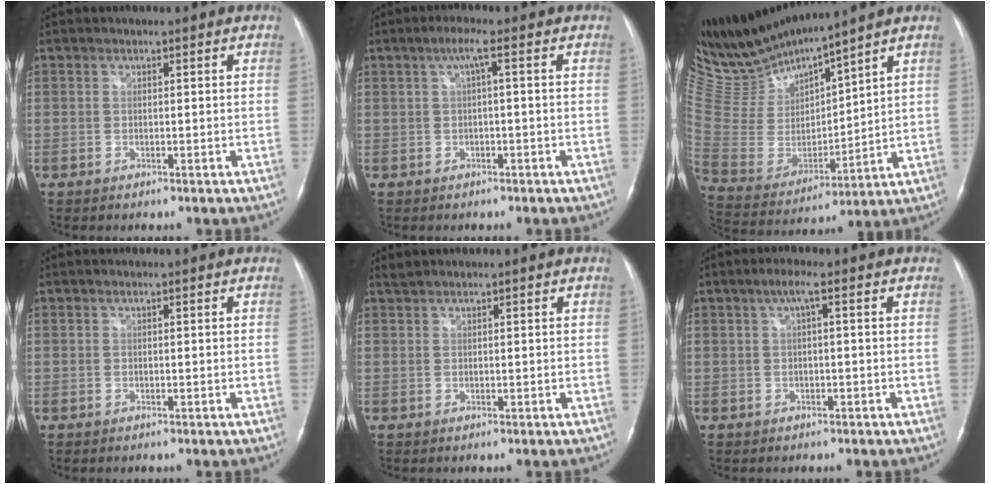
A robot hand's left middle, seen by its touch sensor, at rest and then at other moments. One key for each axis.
{"total": 2.3, "fx": 0.4, "fy": -0.1, "fz": 2.3, "tx": -0.043, "ty": 0.011, "tz": 0.006}
{"total": 13.7, "fx": 13.2, "fy": -0.1, "fz": 3.7, "tx": -0.096, "ty": -0.009, "tz": 0.280}
{"total": 0.0}
{"total": 0.7, "fx": 0.7, "fy": -0.1, "fz": 0.0, "tx": -0.007, "ty": 0.009, "tz": 0.020}
{"total": 1.9, "fx": 0.5, "fy": 0.1, "fz": 1.8, "tx": -0.036, "ty": 0.010, "tz": 0.007}